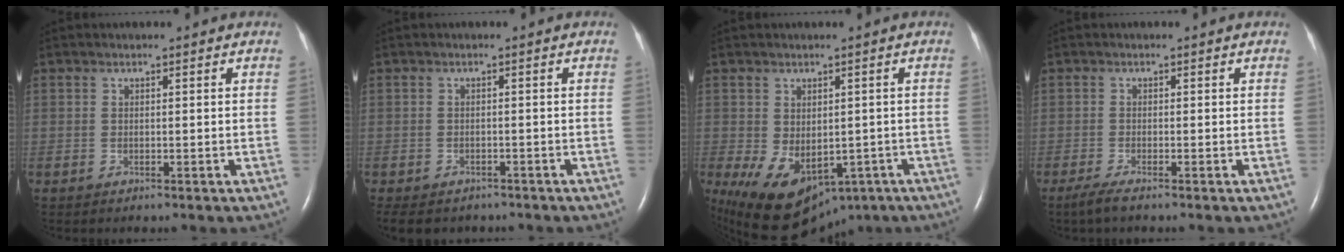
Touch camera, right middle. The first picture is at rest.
{"total": 8.2, "force": [-6.4, 4.4, 2.7], "torque": [-0.052, -0.006, -0.077]}
{"total": 10.9, "force": [-5.7, 7.2, 5.9], "torque": [-0.095, -0.008, -0.071]}
{"total": 1.8, "force": [-1.3, -0.2, 1.3], "torque": [-0.039, -0.009, -0.032]}